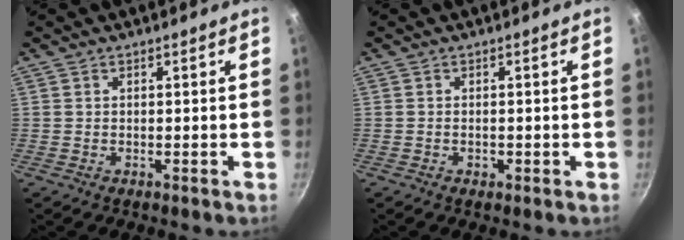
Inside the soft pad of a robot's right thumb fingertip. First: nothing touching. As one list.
[{"total": 0.9, "force": [-0.4, 0.6, 0.6], "torque": [-0.008, 0.000, -0.006]}]